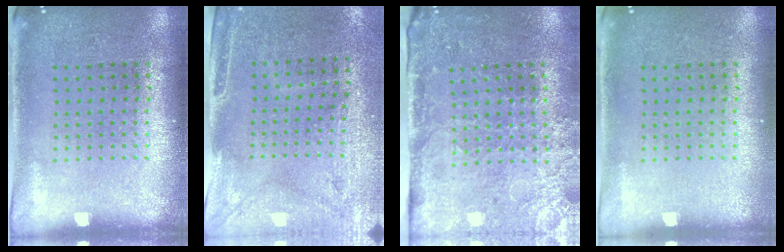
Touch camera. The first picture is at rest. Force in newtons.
{"total": 2.9, "press": 2.5, "slide": 1.6}
{"total": 3.3, "press": 3.3, "slide": 0.3}
{"total": 0.0}